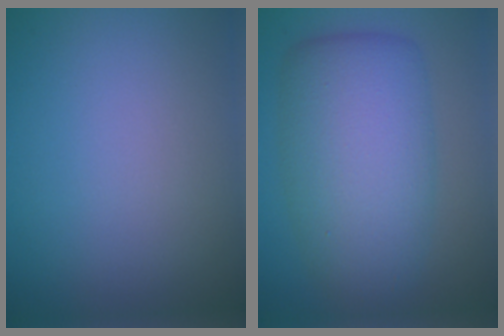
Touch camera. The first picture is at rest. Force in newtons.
{"total": 9.2, "press": 9.2, "slide": 0.1}